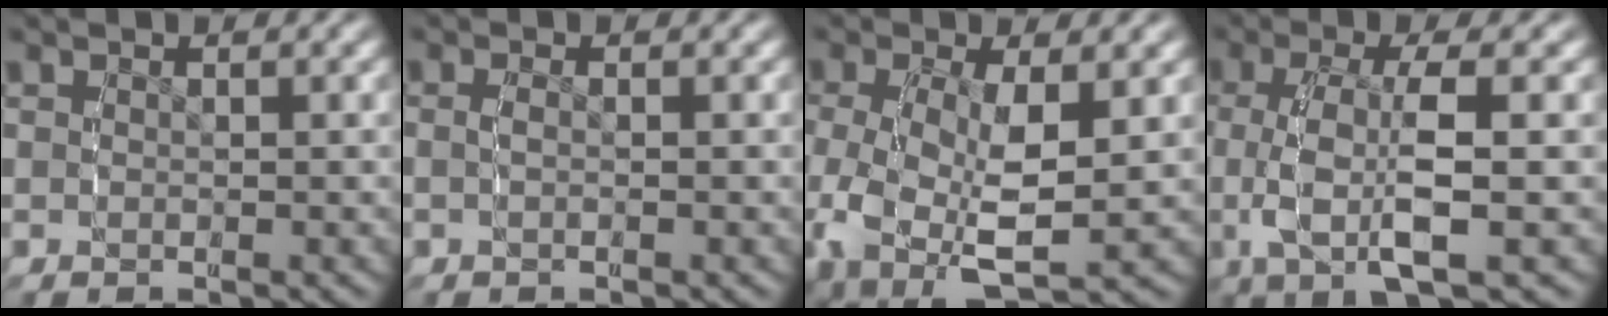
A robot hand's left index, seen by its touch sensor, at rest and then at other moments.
{"total": 1.0, "force": [-0.6, 0.5, 0.6], "torque": [-0.021, -0.003, -0.012]}
{"total": 8.4, "force": [-2.7, 5.8, 5.5], "torque": [-0.154, -0.055, -0.027]}
{"total": 7.4, "force": [-0.9, 3.6, 6.4], "torque": [-0.136, -0.013, -0.013]}